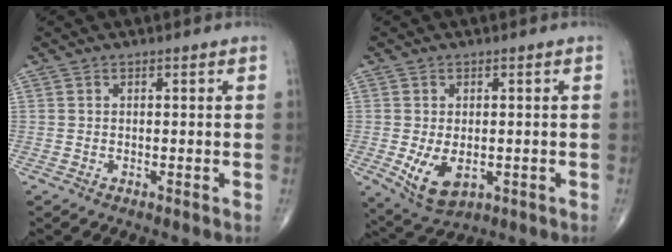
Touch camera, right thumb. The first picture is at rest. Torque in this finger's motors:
{"motor_torque": [-0.35, 0.60, 0.45, 0.32, 0.19]}